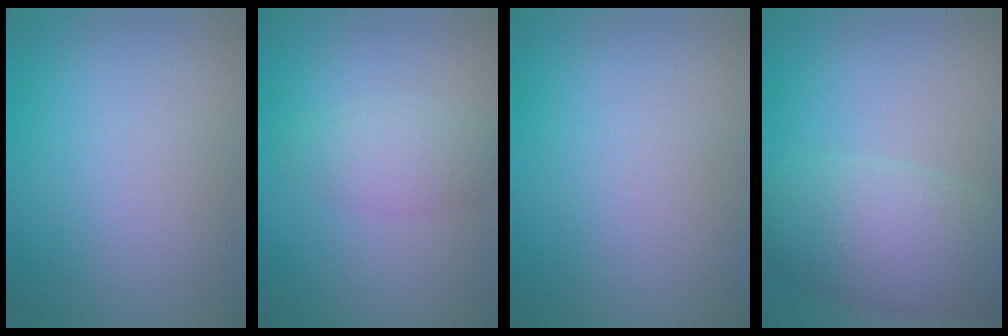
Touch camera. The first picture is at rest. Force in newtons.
{"total": 2.7, "press": 2.7, "slide": 0.1}
{"total": 0.0}
{"total": 6.8, "press": 6.8, "slide": 0.3}